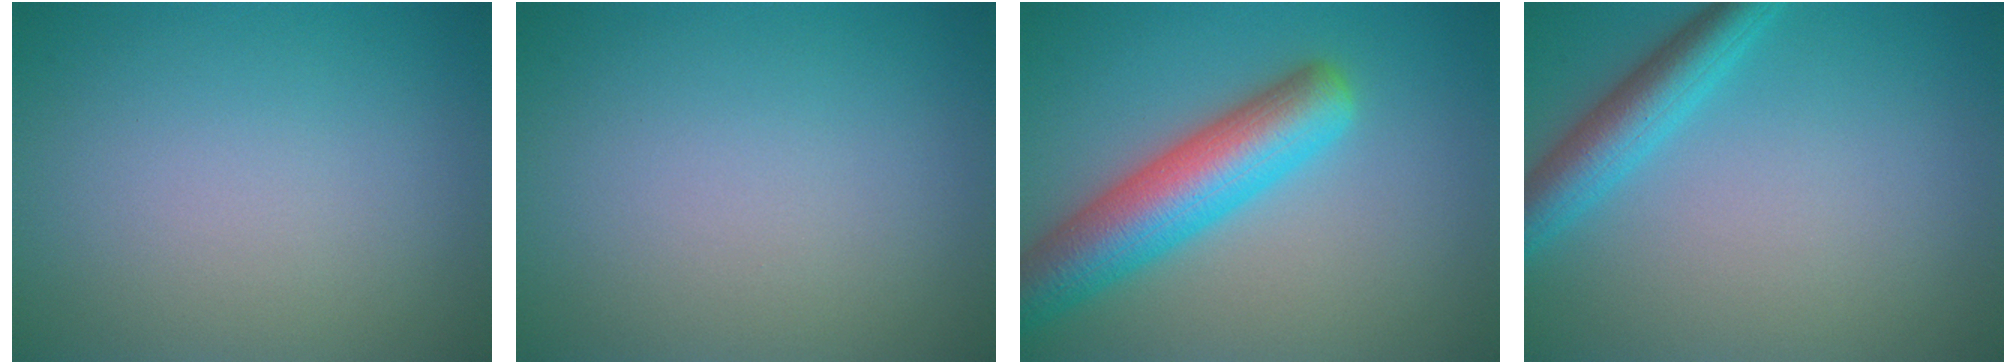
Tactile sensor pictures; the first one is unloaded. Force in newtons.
{"total": 0.0}
{"total": 7.5, "press": 7.5, "slide": 0.4}
{"total": 3.9, "press": 3.9, "slide": 0.1}